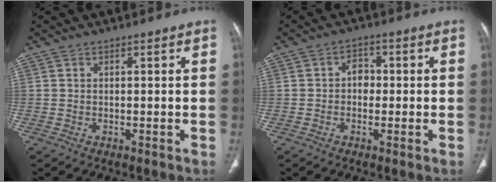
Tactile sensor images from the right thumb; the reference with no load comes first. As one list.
[{"total": 3.3, "force": [-0.2, 2.5, 2.1], "torque": [-0.013, 0.008, -0.012]}]